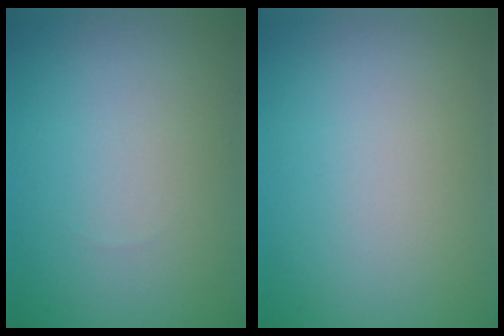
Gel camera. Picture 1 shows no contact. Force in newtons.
{"total": 0.0}